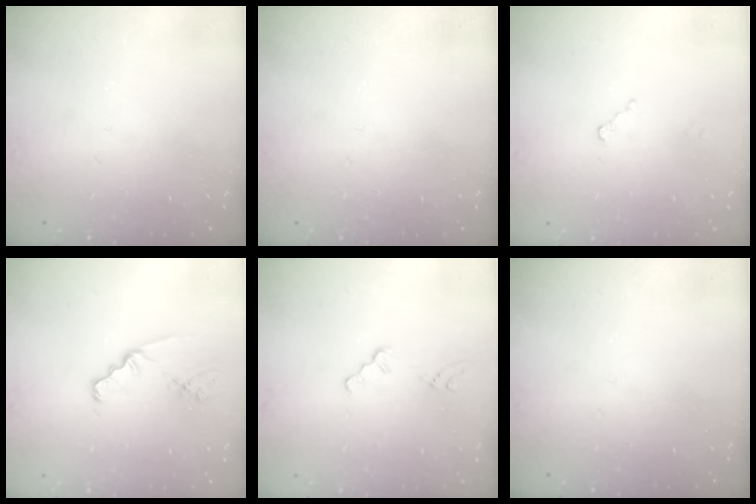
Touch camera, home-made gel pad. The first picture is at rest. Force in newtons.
{"total": 0.0}
{"total": 2.6, "press": 2.6, "slide": 0.3}
{"total": 1.8, "press": 1.8, "slide": 0.3}
{"total": 1.5, "press": 1.5, "slide": 0.2}
{"total": 0.0}